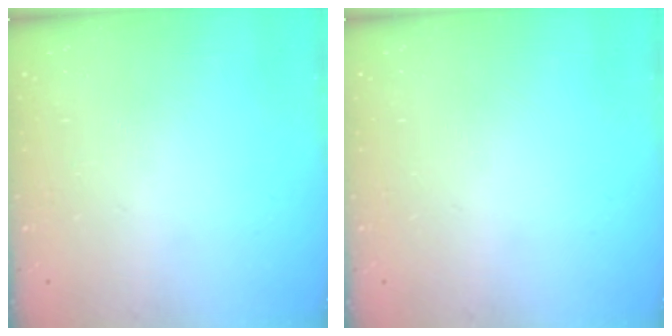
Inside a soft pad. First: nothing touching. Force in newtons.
{"total": 0.0}